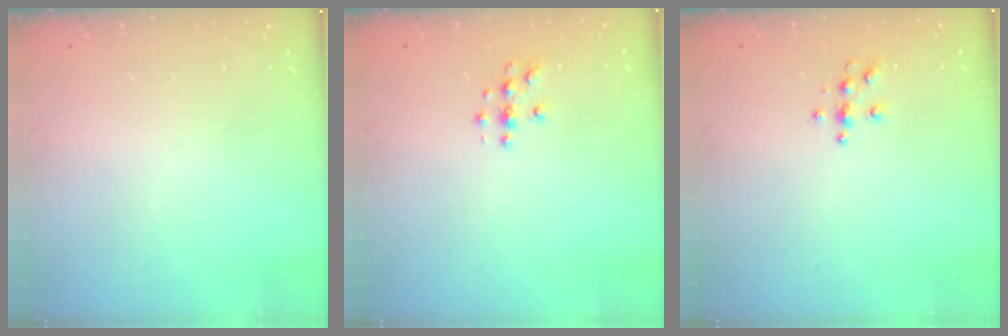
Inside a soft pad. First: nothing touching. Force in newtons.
{"total": 3.9, "press": 3.9, "slide": 0.4}
{"total": 3.9, "press": 3.9, "slide": 0.6}